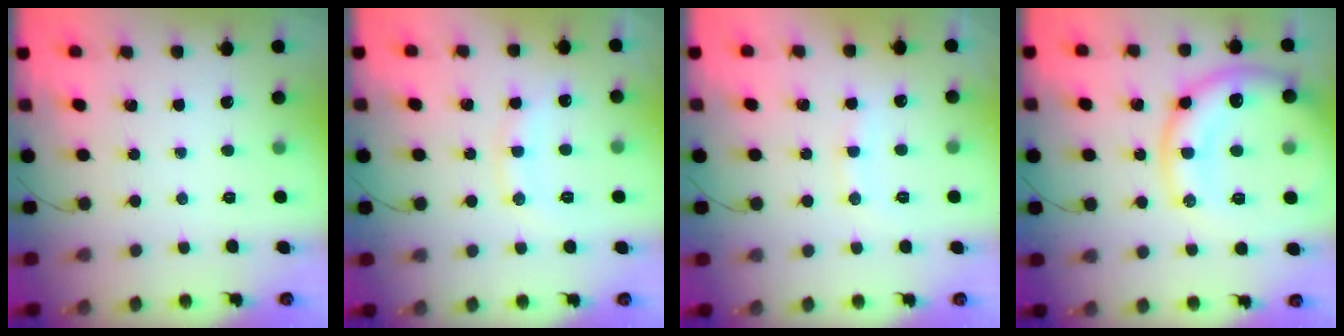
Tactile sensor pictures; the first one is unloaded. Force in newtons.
{"total": 11.0, "press": 10.9, "slide": 1.0}
{"total": 8.0, "press": 7.9, "slide": 1.0}
{"total": 17.6, "press": 17.5, "slide": 2.1}